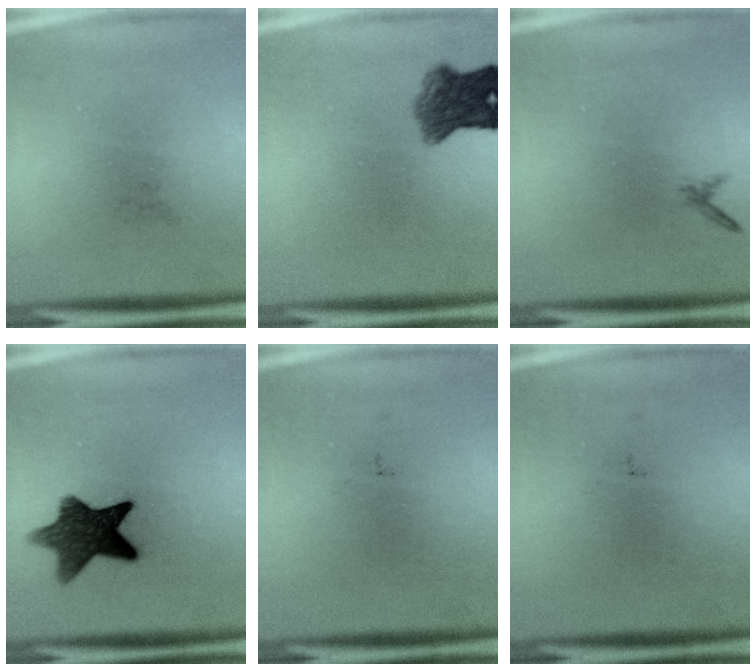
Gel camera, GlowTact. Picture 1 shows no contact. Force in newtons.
{"total": 6.2}
{"total": 0.6}
{"total": 11.0}
{"total": 0.0}
{"total": 0.0}